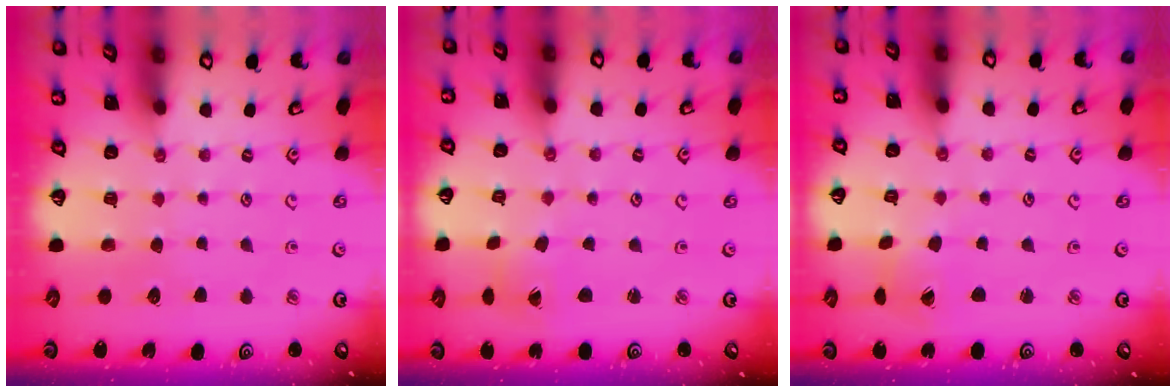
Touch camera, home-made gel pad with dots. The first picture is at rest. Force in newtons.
{"total": 0.5, "press": 0.5, "slide": 0.1}
{"total": 1.7, "press": 1.7, "slide": 0.2}